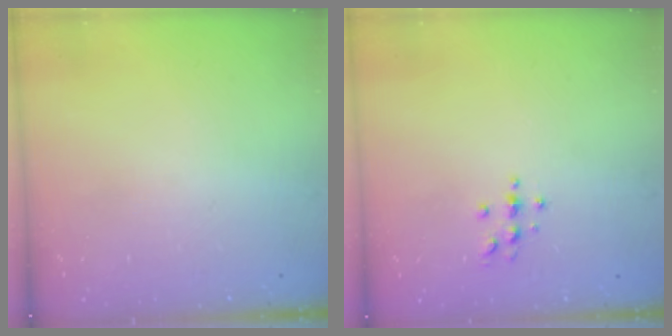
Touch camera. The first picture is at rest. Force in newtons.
{"total": 3.3, "press": 3.3, "slide": 0.4}